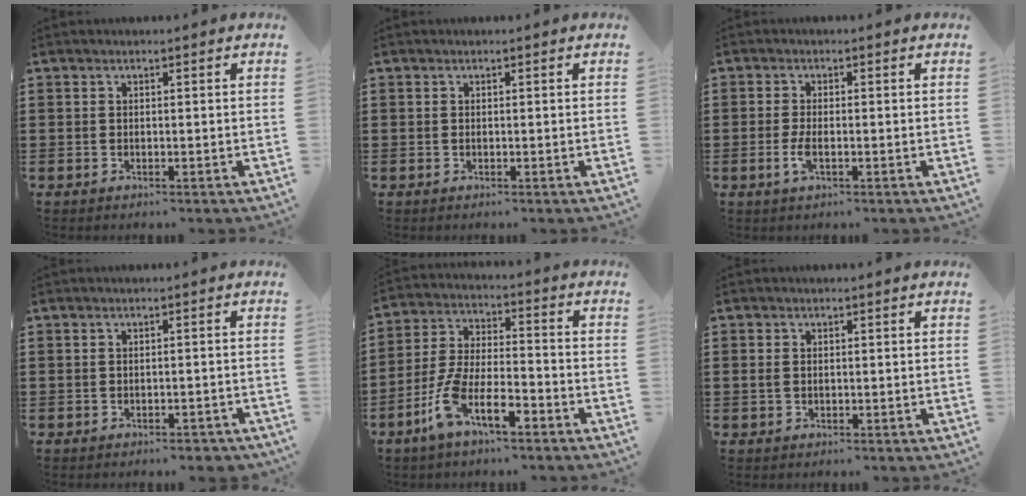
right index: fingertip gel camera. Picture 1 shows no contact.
{"total": 0.0}
{"total": 2.7, "force": [-0.9, 0.7, 2.4], "torque": [-0.064, -0.008, -0.023]}
{"total": 1.3, "force": [-1.1, 0.3, 0.4], "torque": [-0.013, -0.002, -0.023]}
{"total": 8.8, "force": [-5.5, 2.5, 6.4], "torque": [-0.160, -0.011, -0.111]}
{"total": 1.0, "force": [0.1, 0.7, 0.7], "torque": [-0.016, 0.005, 0.000]}